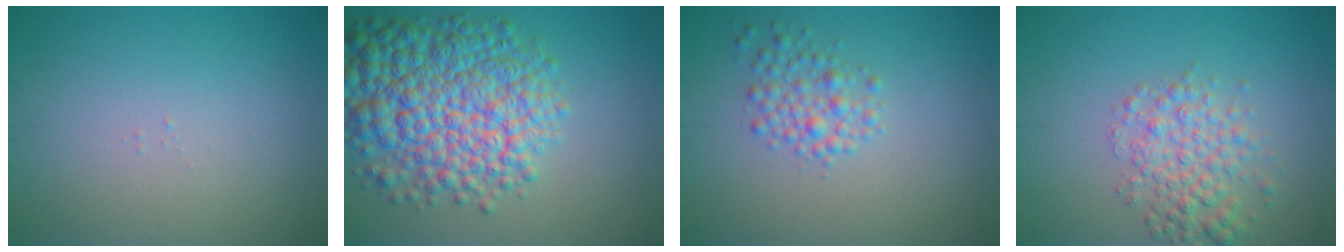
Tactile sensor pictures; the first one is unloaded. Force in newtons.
{"total": 10.8, "press": 10.8, "slide": 0.3}
{"total": 2.4, "press": 2.4, "slide": 0.1}
{"total": 3.9, "press": 3.9, "slide": 0.1}